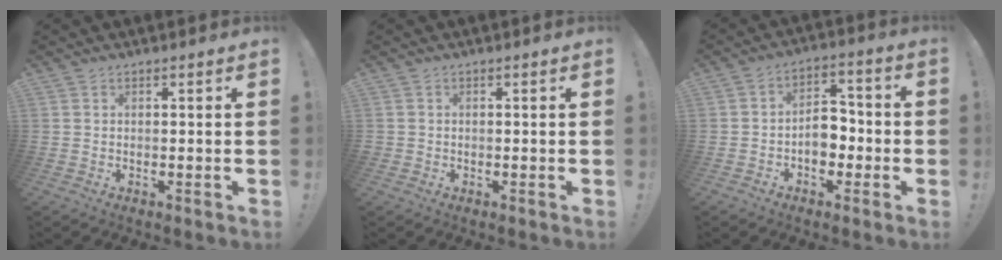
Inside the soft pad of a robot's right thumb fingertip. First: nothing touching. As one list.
[{"total": 1.0, "force": [0.1, 1.0, 0.1], "torque": [-0.001, 0.003, 0.002]}, {"total": 9.7, "force": [-2.4, 7.1, 6.2], "torque": [-0.094, 0.019, -0.042]}]